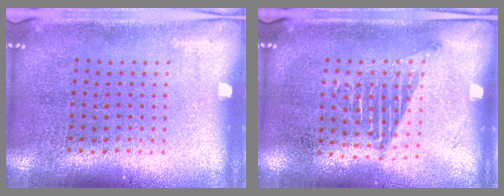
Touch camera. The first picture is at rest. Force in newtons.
{"total": 1.2, "press": 1.0, "slide": 0.6}